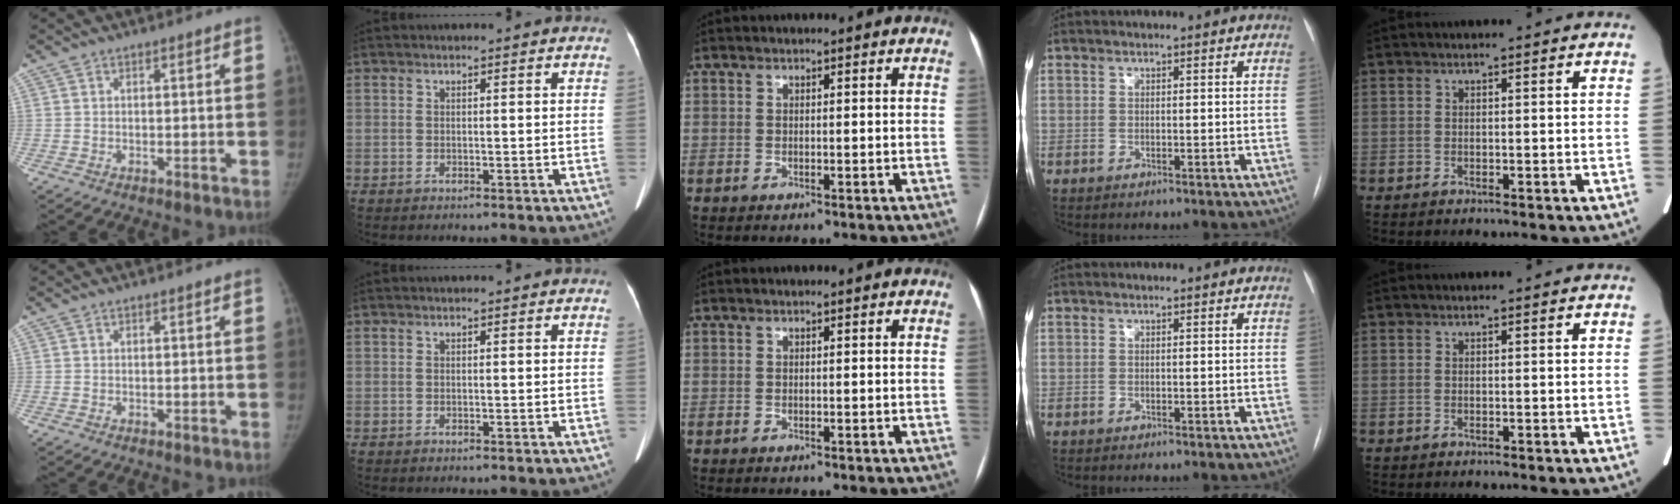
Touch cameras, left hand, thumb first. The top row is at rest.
{}